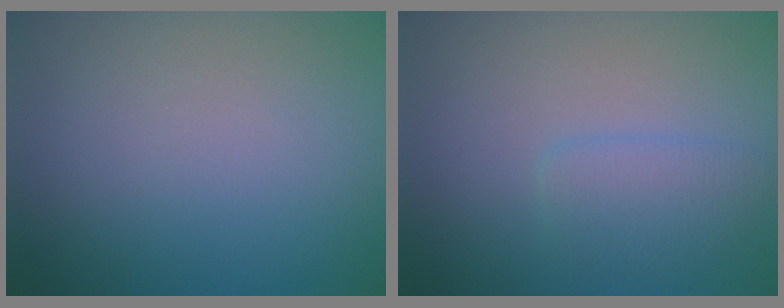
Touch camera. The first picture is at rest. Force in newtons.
{"total": 1.9, "press": 1.9, "slide": 0.1}